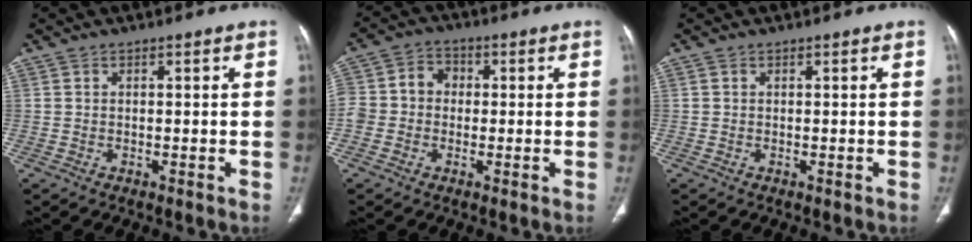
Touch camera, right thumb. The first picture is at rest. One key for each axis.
{"total": 8.0, "fx": -0.4, "fy": 7.0, "fz": 3.8, "tx": -0.050, "ty": 0.033, "tz": -0.016}
{"total": 0.0}